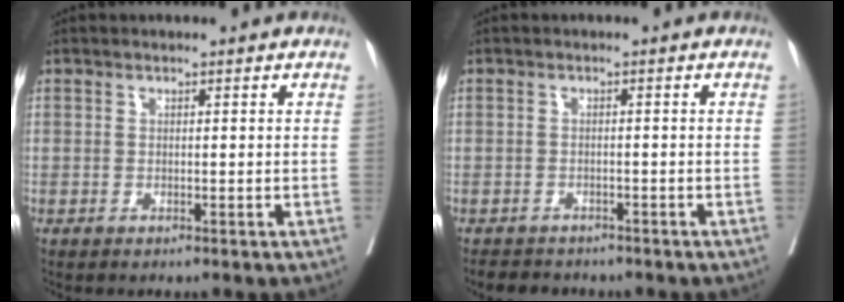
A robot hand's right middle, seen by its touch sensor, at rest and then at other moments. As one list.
[{"total": 4.9, "force": [-4.4, 1.9, 1.1], "torque": [-0.023, -0.005, -0.059]}]